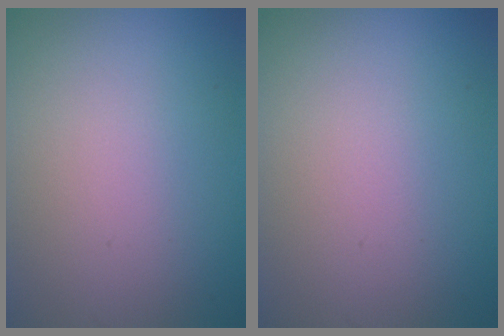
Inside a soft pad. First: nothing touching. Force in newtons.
{"total": 0.0}